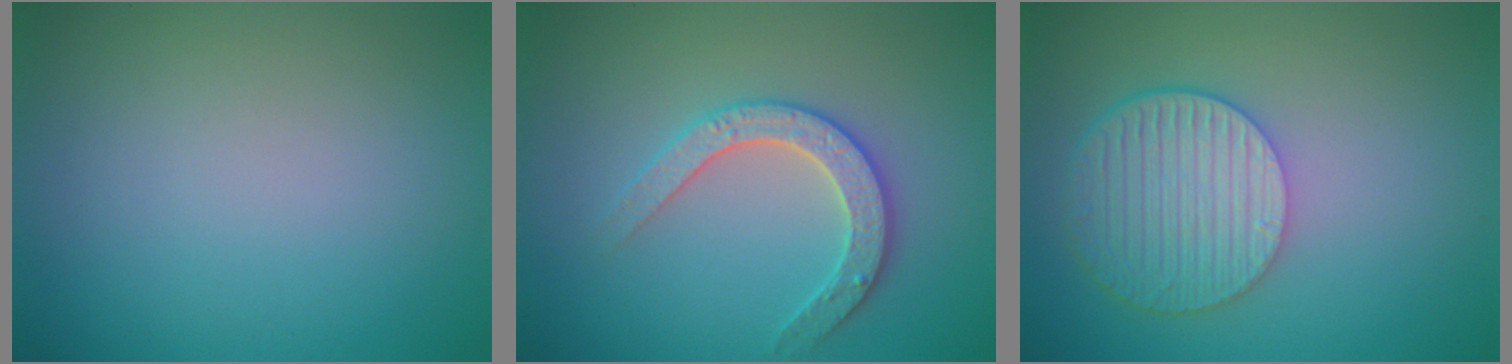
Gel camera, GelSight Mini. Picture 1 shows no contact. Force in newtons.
{"total": 3.0, "press": 2.9, "slide": 0.5}
{"total": 6.1, "press": 4.8, "slide": 3.8}